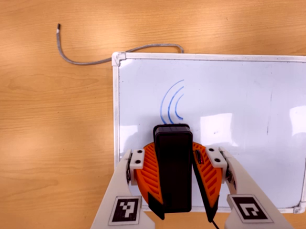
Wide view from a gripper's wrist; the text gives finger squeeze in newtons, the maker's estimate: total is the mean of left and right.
{"total": 10.9, "left": 9.7, "right": 12.1}